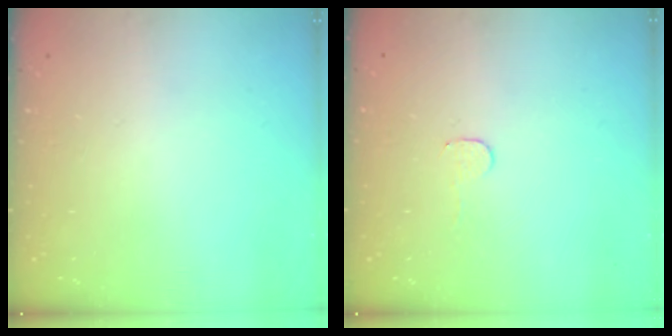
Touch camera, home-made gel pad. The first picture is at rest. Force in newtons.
{"total": 2.8, "press": 2.8, "slide": 0.2}